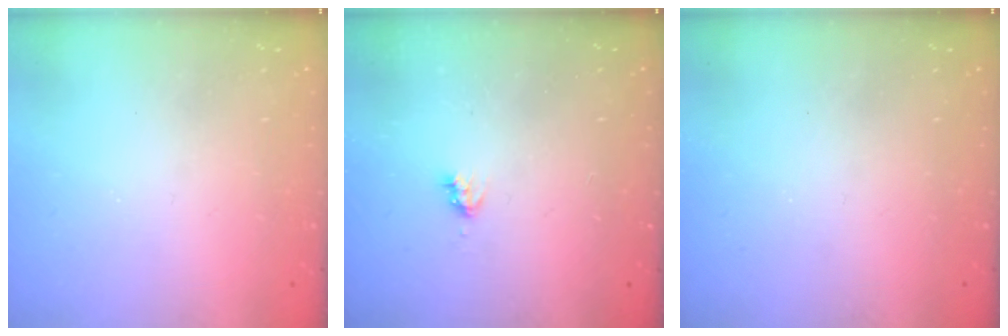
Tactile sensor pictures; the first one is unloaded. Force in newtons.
{"total": 2.6, "press": 2.6, "slide": 0.4}
{"total": 0.0}